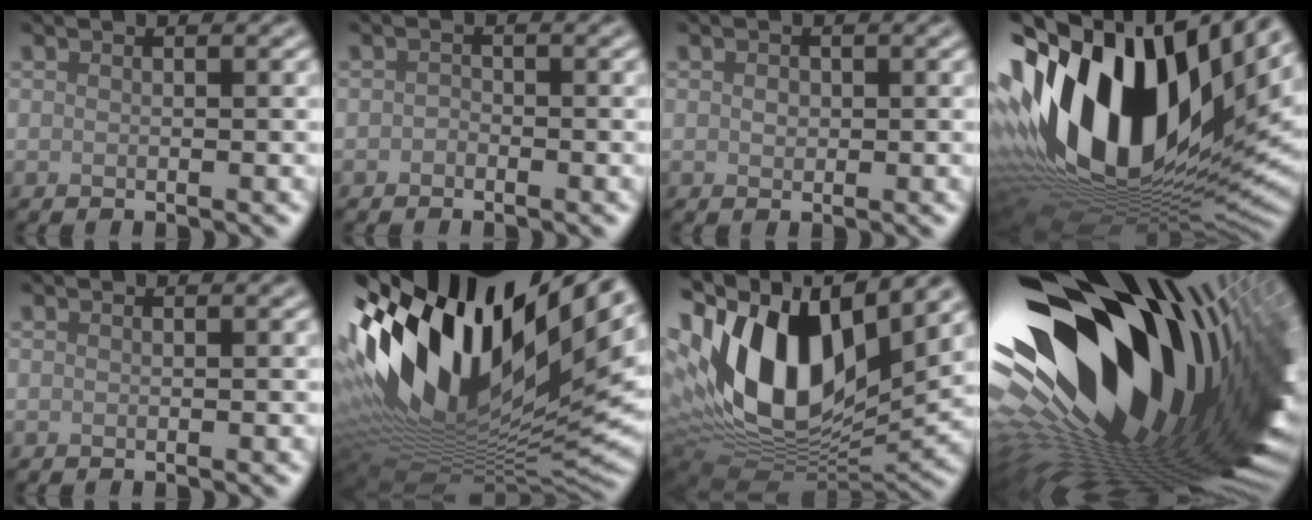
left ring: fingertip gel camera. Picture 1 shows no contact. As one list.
[{"total": 0.7, "force": [-0.4, 0.6, 0.2], "torque": [-0.003, -0.002, -0.009]}, {"total": 0.9, "force": [0.1, 0.7, 0.5], "torque": [-0.009, -0.002, 0.001]}, {"total": 19.6, "force": [4.4, 10.1, 16.2], "torque": [-0.311, -0.002, 0.072]}, {"total": 0.0}, {"total": 18.9, "force": [6.5, 8.3, 15.7], "torque": [-0.306, 0.018, 0.108]}, {"total": 16.6, "force": [4.6, 9.5, 12.8], "torque": [-0.259, 0.004, 0.087]}, {"total": 20.9, "force": [3.9, 10.1, 17.9], "torque": [-0.307, -0.058, 0.079]}]